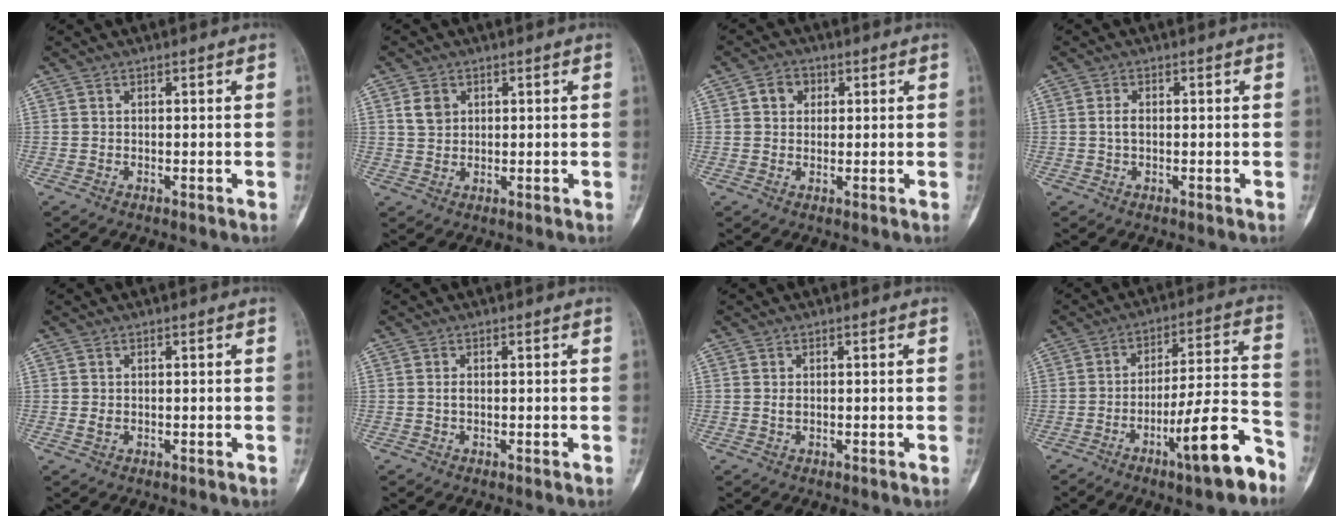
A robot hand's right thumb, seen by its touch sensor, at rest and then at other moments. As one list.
[{"total": 3.4, "force": [1.4, 2.7, 1.7], "torque": [-0.020, -0.002, 0.030]}, {"total": 3.6, "force": [1.0, 3.0, 1.6], "torque": [-0.006, 0.003, 0.014]}, {"total": 1.8, "force": [0.0, 1.0, 1.5], "torque": [-0.029, 0.002, -0.003]}, {"total": 0.9, "force": [0.0, 0.6, 0.6], "torque": [-0.011, 0.000, 0.003]}, {"total": 0.9, "force": [0.0, 0.5, 0.7], "torque": [-0.013, 0.001, -0.001]}, {"total": 0.8, "force": [0.1, 0.5, 0.6], "torque": [-0.011, 0.000, 0.002]}, {"total": 14.1, "force": [-8.2, 2.4, 11.3], "torque": [-0.168, 0.065, -0.126]}]